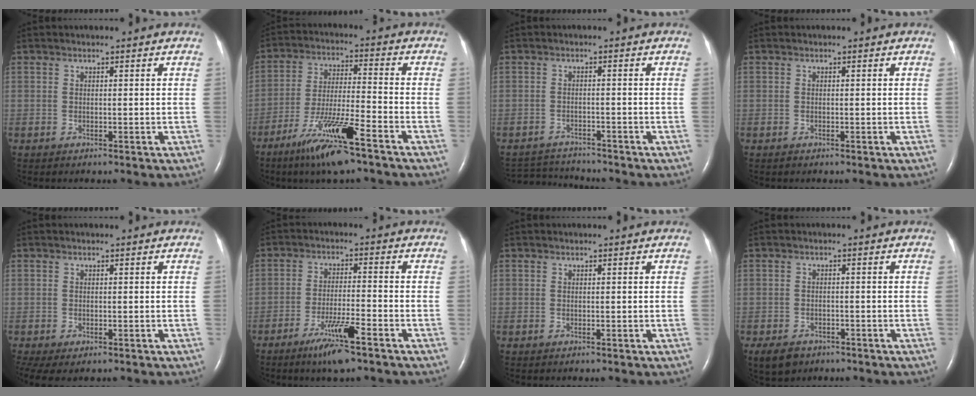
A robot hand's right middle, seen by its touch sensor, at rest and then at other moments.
{"total": 12.2, "force": [-7.8, 0.5, 9.3], "torque": [-0.183, -0.029, -0.143]}
{"total": 4.8, "force": [-4.8, -0.1, -0.4], "torque": [-0.003, -0.006, -0.079]}
{"total": 0.0}
{"total": 4.3, "force": [-2.6, 2.0, 2.8], "torque": [-0.056, -0.013, -0.041]}
{"total": 7.5, "force": [-4.9, 0.2, 5.6], "torque": [-0.111, -0.015, -0.087]}
{"total": 0.0}
{"total": 4.9, "force": [-3.3, 3.2, 1.7], "torque": [-0.033, -0.002, -0.049]}